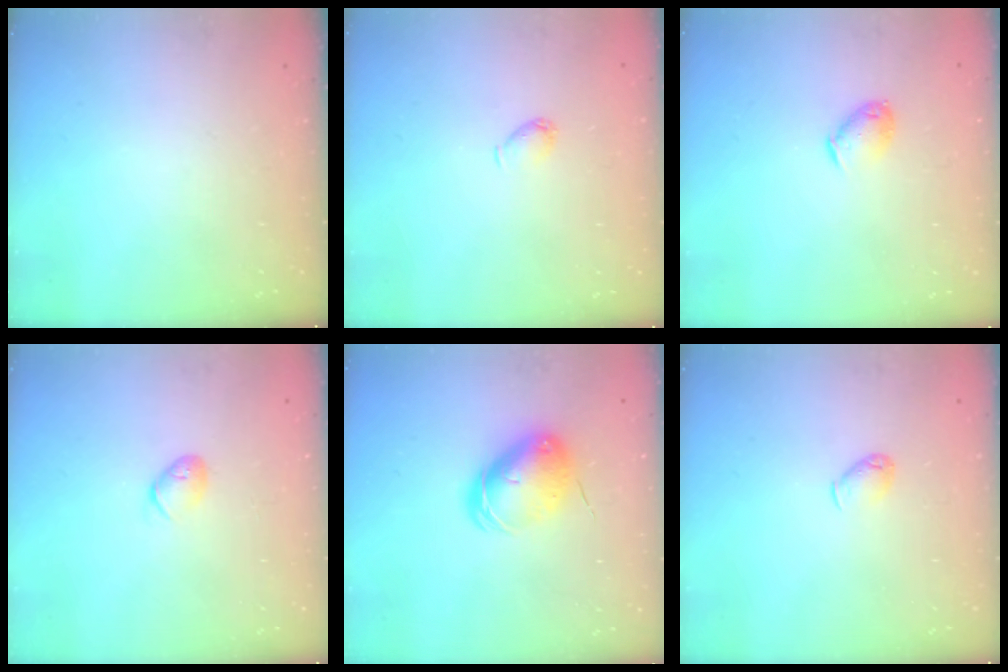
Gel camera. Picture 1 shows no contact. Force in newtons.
{"total": 3.2, "press": 3.2, "slide": 0.6}
{"total": 5.1, "press": 5.1, "slide": 0.5}
{"total": 6.3, "press": 6.2, "slide": 1.2}
{"total": 8.4, "press": 8.3, "slide": 1.4}
{"total": 4.1, "press": 4.0, "slide": 0.9}